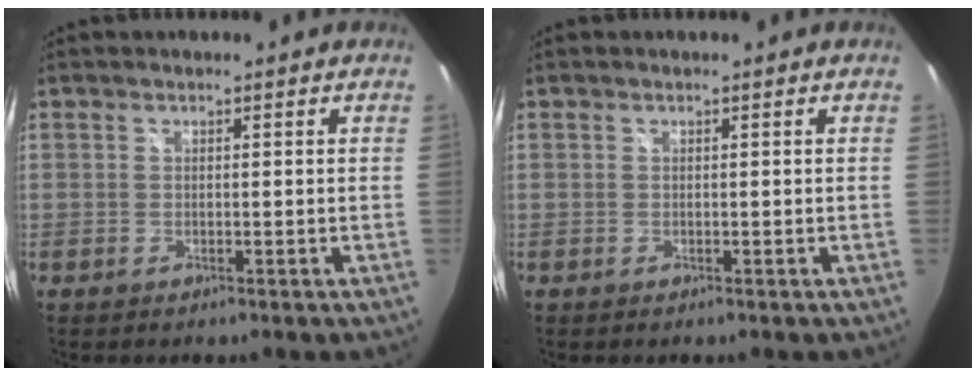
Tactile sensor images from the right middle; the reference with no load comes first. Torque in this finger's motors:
{"motor_torque": [0.00, 0.00, -0.01, 0.01]}